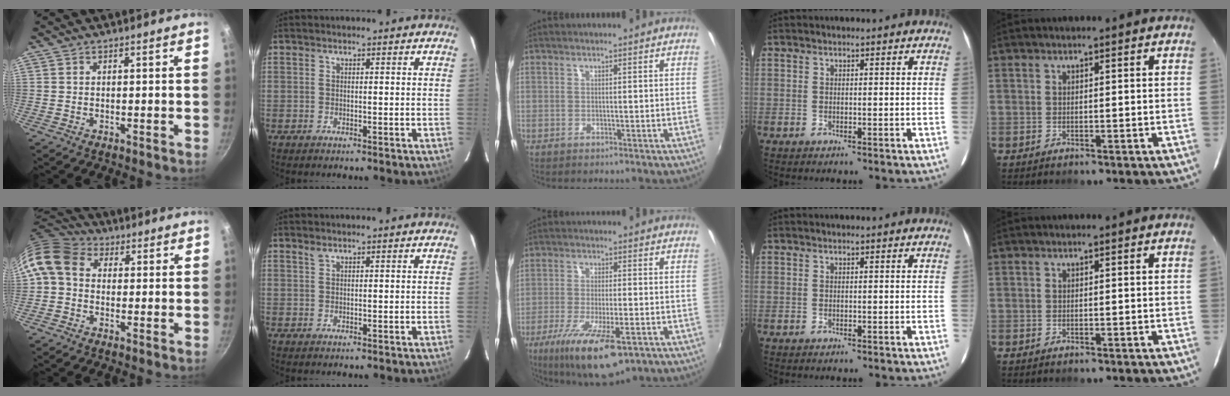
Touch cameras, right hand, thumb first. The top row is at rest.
{"thumb": {"total": 9.9, "force": [1.1, 7.8, 5.9], "torque": [-0.105, 0.024, 0.000]}, "index": {"total": 0.8, "force": [0.7, 0.2, 0.4], "torque": [-0.006, 0.003, 0.014]}, "middle": {"total": 15.2, "force": [-8.4, 4.0, 12.0], "torque": [-0.232, -0.051, -0.136]}}